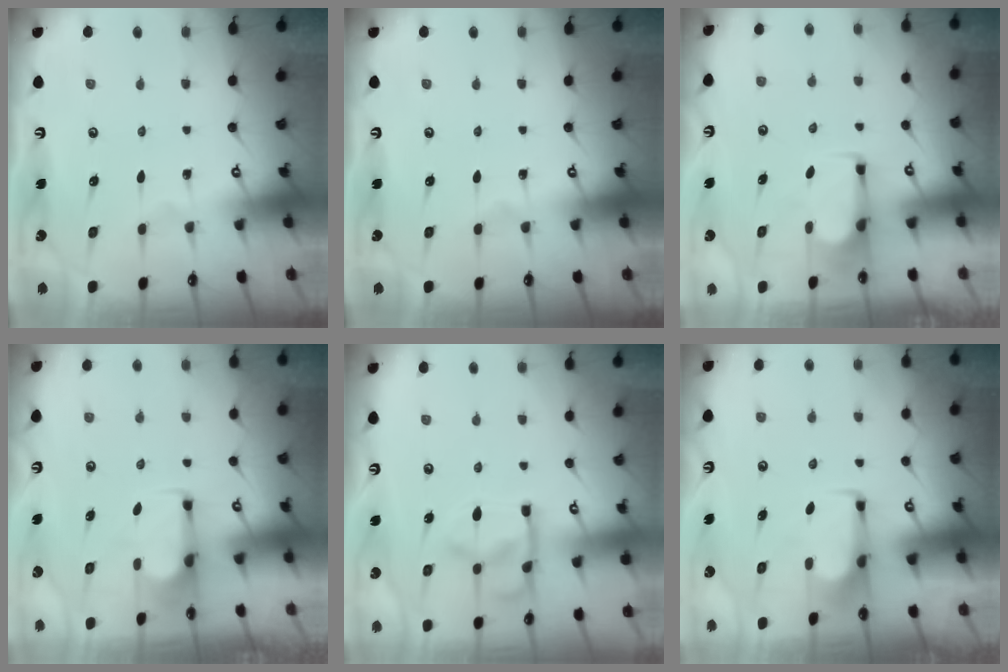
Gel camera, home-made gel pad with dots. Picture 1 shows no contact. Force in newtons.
{"total": 0.0}
{"total": 2.9, "press": 2.9, "slide": 0.5}
{"total": 2.7, "press": 2.5, "slide": 0.9}
{"total": 13.2, "press": 13.1, "slide": 1.4}
{"total": 1.7, "press": 1.7, "slide": 0.4}